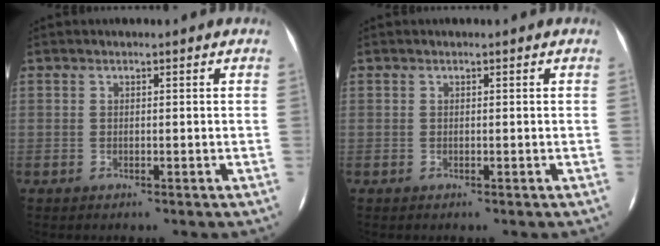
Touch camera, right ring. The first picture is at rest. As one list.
[{"total": 0.0}]